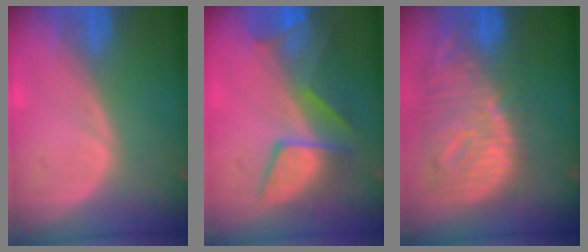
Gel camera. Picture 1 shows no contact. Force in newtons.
{"total": 7.9, "press": 7.8, "slide": 1.4}
{"total": 12.5, "press": 10.8, "slide": 6.3}